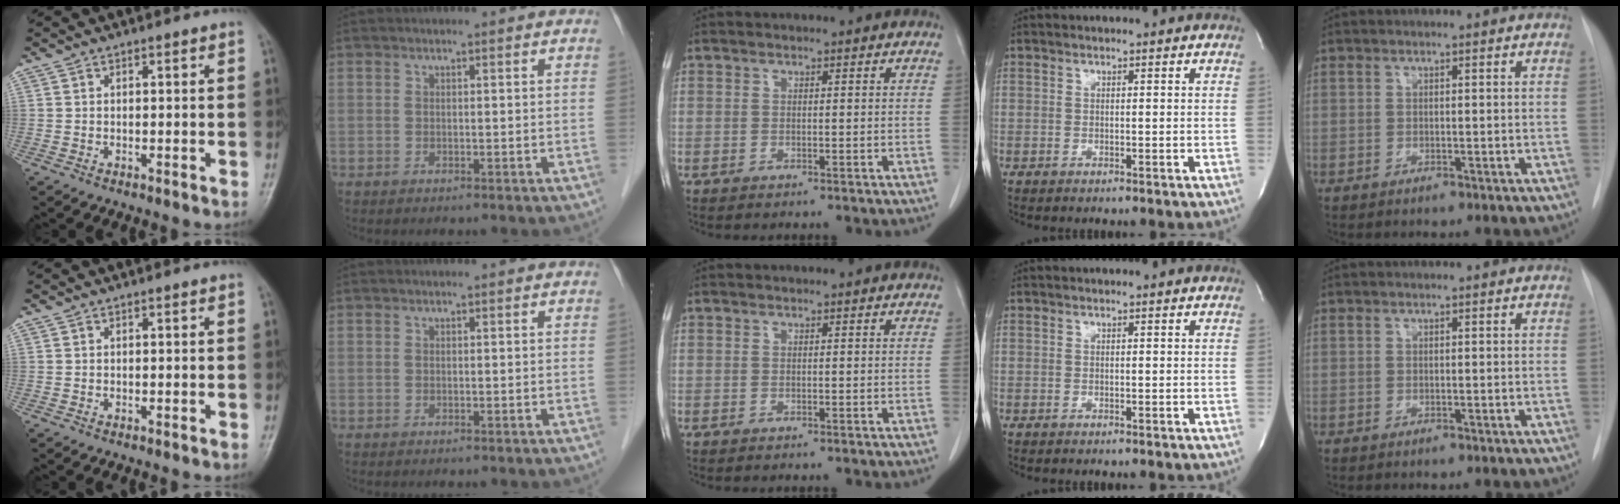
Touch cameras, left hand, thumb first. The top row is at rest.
{}